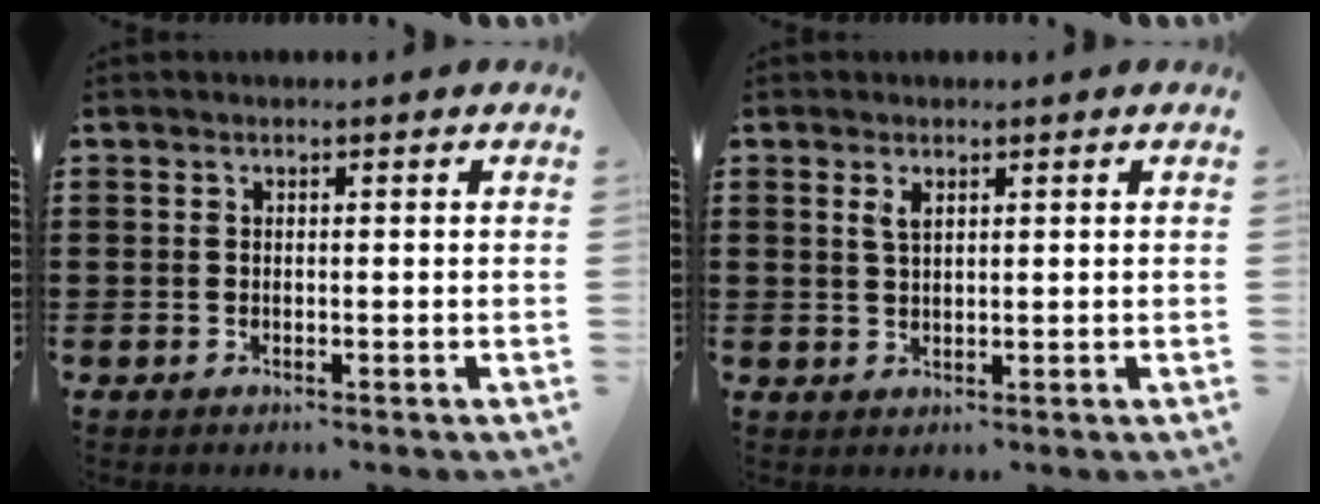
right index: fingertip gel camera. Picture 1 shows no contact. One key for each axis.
{"total": 1.8, "fx": 0.9, "fy": 0.7, "fz": 1.4, "tx": -0.030, "ty": 0.004, "tz": 0.015}